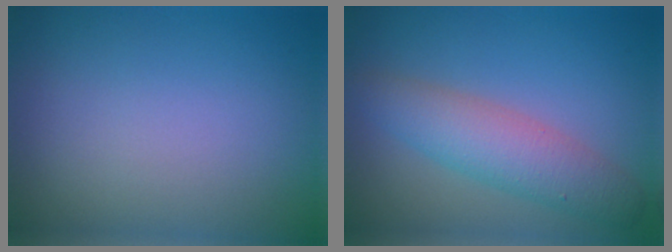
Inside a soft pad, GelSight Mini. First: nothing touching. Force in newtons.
{"total": 4.5, "press": 4.5, "slide": 0.1}